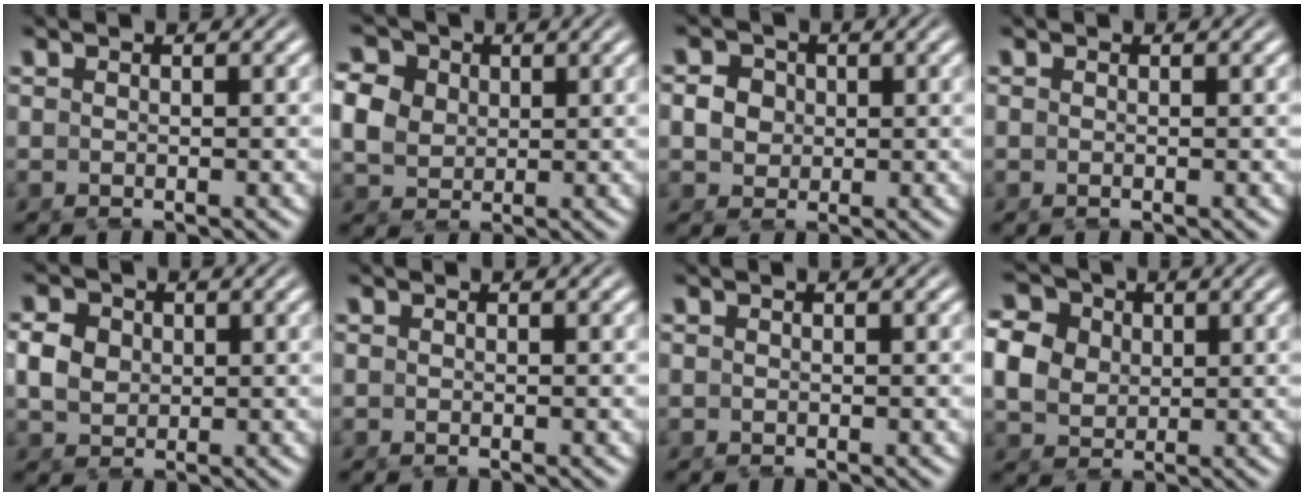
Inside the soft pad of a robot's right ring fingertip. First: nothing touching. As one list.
[{"total": 6.5, "force": [1.6, 5.6, 2.9], "torque": [-0.072, -0.007, 0.031]}, {"total": 2.7, "force": [0.5, 2.4, 1.0], "torque": [-0.025, -0.013, 0.017]}, {"total": 0.0}, {"total": 3.3, "force": [0.5, 2.8, 1.6], "torque": [-0.041, -0.010, 0.019]}, {"total": 0.0}, {"total": 0.0}, {"total": 8.1, "force": [2.1, 6.9, 3.7], "torque": [-0.087, -0.005, 0.035]}]